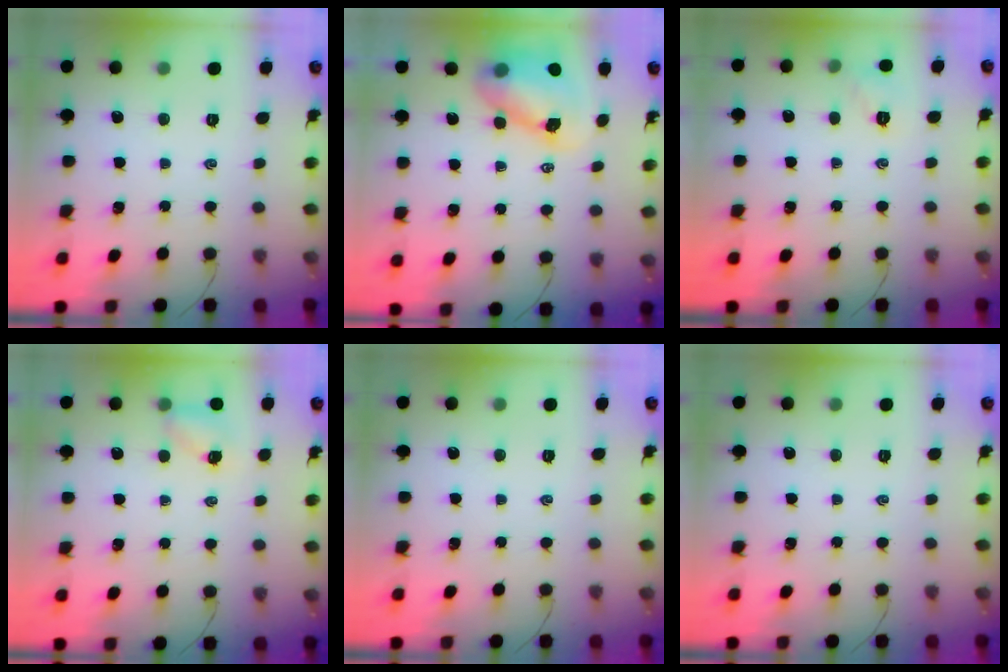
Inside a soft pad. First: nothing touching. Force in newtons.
{"total": 8.4, "press": 8.2, "slide": 1.9}
{"total": 5.6, "press": 5.5, "slide": 1.2}
{"total": 4.7, "press": 4.5, "slide": 1.2}
{"total": 0.0}
{"total": 0.0}